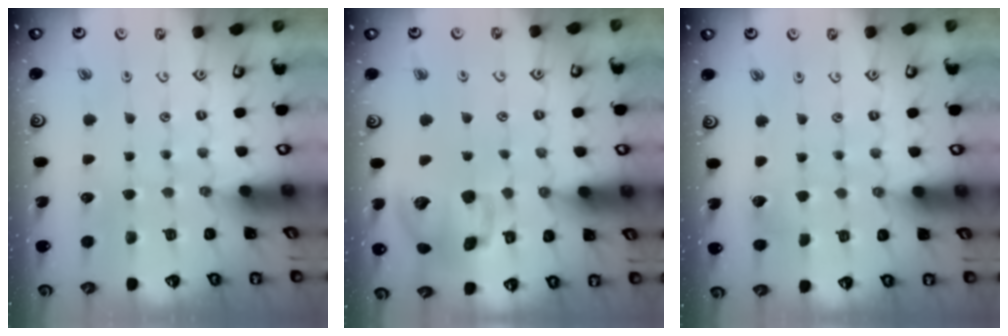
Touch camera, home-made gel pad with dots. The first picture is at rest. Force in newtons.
{"total": 14.6, "press": 14.4, "slide": 2.5}
{"total": 2.7, "press": 2.7, "slide": 0.3}